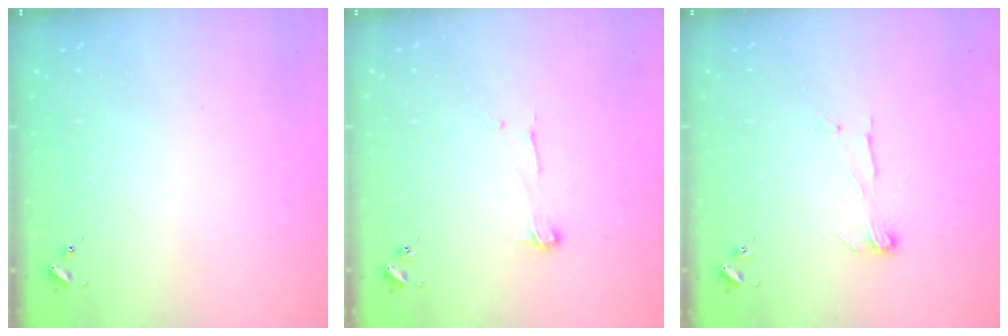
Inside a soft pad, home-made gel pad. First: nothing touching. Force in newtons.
{"total": 5.0, "press": 5.0, "slide": 0.3}
{"total": 7.2, "press": 7.2, "slide": 0.5}